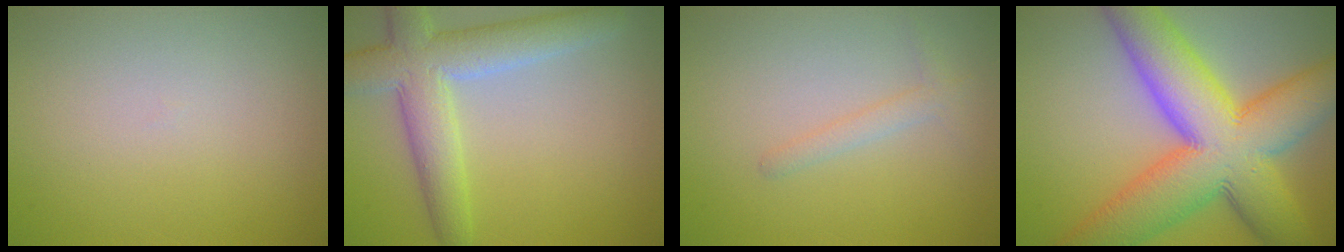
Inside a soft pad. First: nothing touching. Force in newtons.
{"total": 6.5, "press": 6.5, "slide": 0.5}
{"total": 1.3, "press": 1.3, "slide": 0.0}
{"total": 13.8, "press": 13.8, "slide": 0.3}